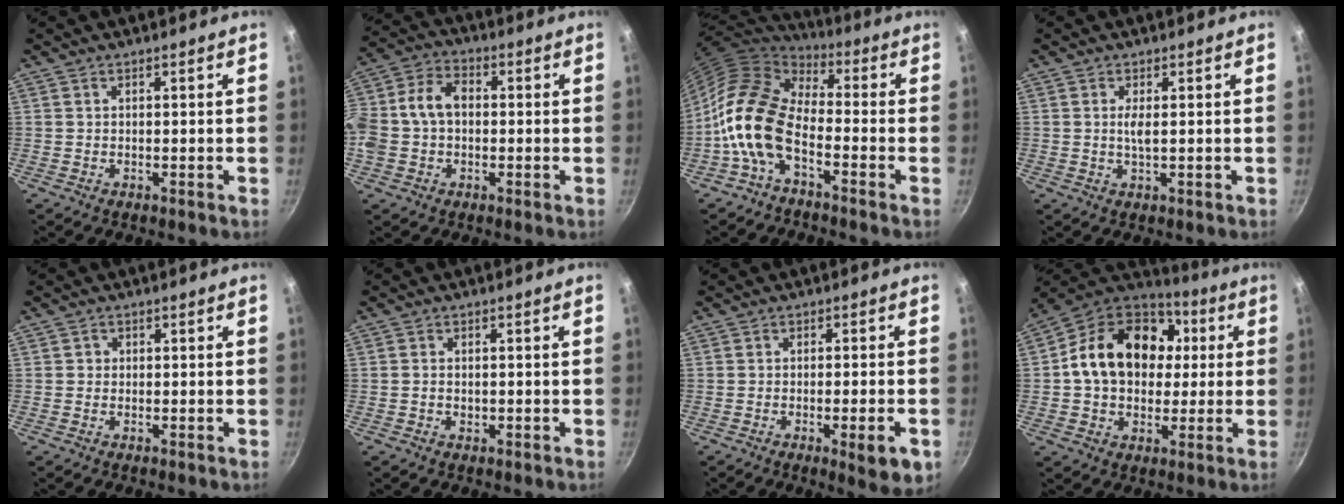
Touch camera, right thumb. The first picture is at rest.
{"total": 11.9, "force": [-0.2, 8.6, 8.2], "torque": [-0.153, 0.037, -0.020]}
{"total": 13.9, "force": [-4.8, 7.8, 10.5], "torque": [-0.184, 0.044, -0.114]}
{"total": 2.1, "force": [0.3, 0.4, 2.0], "torque": [-0.045, -0.004, 0.008]}
{"total": 0.9, "force": [0.0, 0.9, 0.2], "torque": [0.003, 0.000, -0.002]}
{"total": 1.4, "force": [-0.3, 1.0, 0.9], "torque": [-0.015, 0.002, -0.006]}
{"total": 7.4, "force": [-2.8, 1.6, 6.6], "torque": [-0.082, 0.002, -0.034]}
{"total": 21.4, "force": [3.0, 16.1, 13.8], "torque": [-0.212, 0.030, 0.038]}